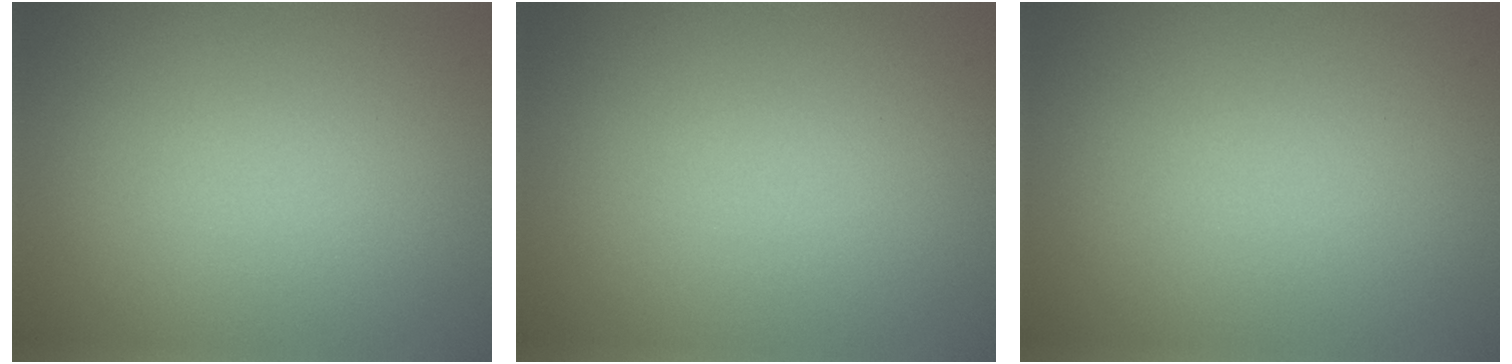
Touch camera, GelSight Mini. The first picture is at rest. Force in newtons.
{"total": 0.0}
{"total": 0.0}